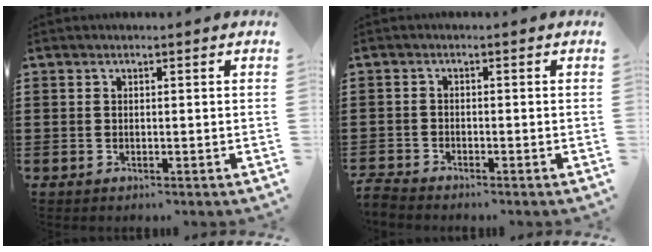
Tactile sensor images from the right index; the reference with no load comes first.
{"total": 1.9, "force": [-1.9, 0.1, 0.0], "torque": [-0.004, 0.001, -0.042]}